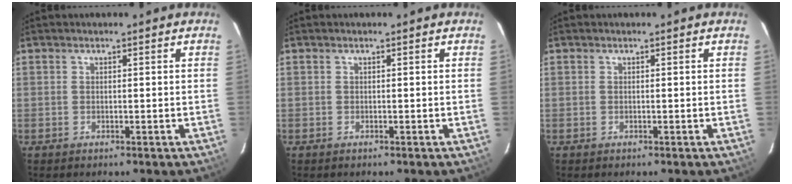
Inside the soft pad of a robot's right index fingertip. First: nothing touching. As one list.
[{"total": 0.0}, {"total": 0.0}]